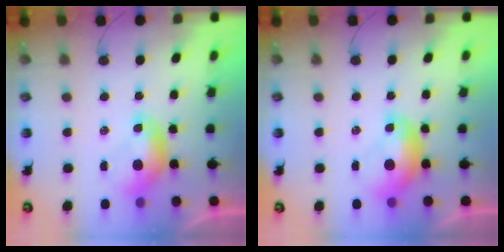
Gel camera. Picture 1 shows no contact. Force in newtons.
{"total": 2.1, "press": 2.1, "slide": 0.3}